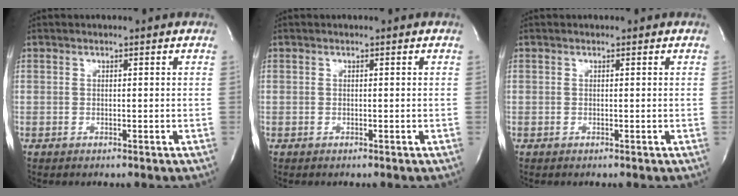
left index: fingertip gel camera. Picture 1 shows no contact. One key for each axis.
{"total": 0.0}
{"total": 0.0}